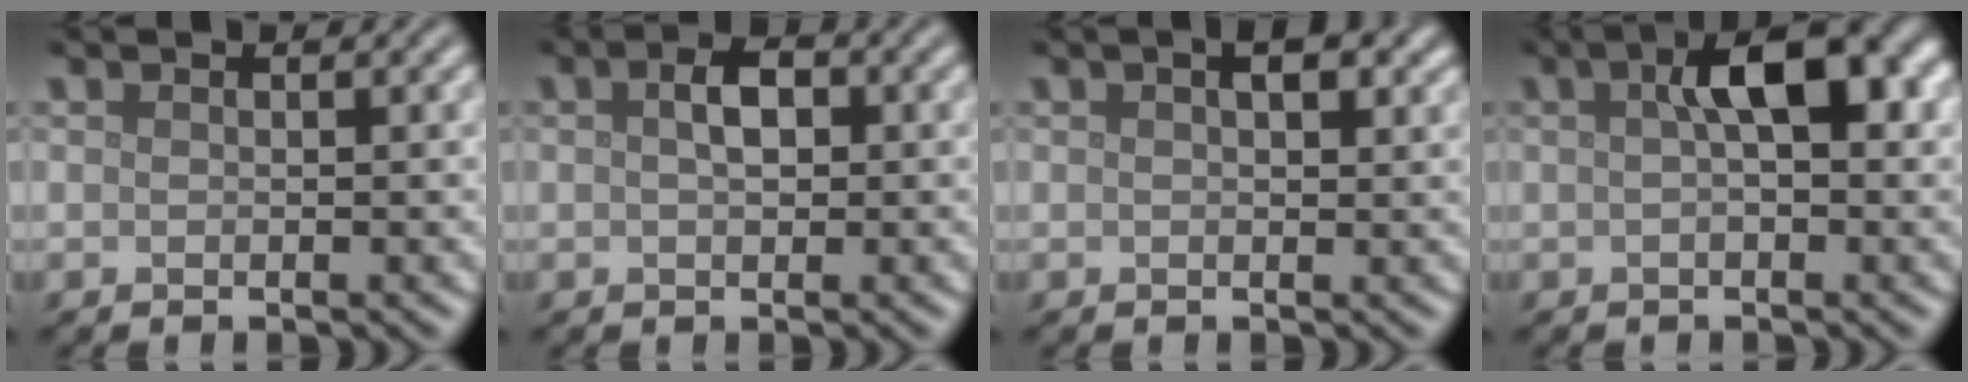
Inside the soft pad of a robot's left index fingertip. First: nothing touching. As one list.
[{"total": 2.5, "force": [0.4, 1.4, 2.0], "torque": [-0.036, 0.005, 0.002]}, {"total": 2.0, "force": [0.8, 0.8, 1.6], "torque": [-0.020, 0.003, 0.012]}, {"total": 5.6, "force": [1.3, 2.0, 5.0], "torque": [-0.069, 0.013, 0.014]}]